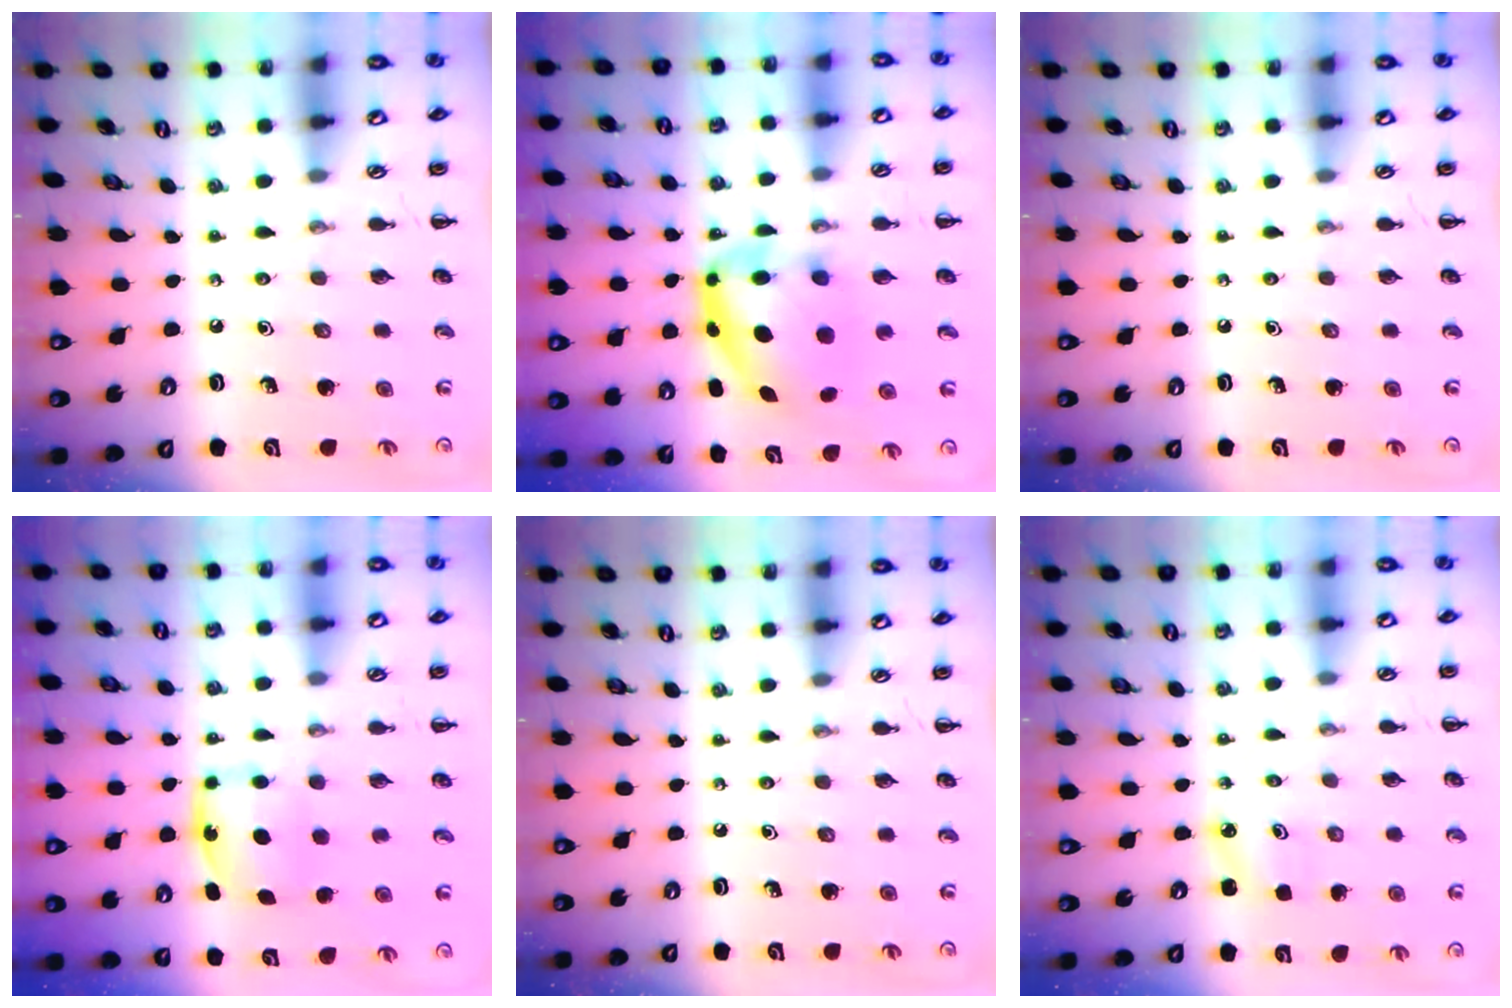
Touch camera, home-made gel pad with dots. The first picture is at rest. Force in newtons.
{"total": 9.6, "press": 9.4, "slide": 2.1}
{"total": 0.0}
{"total": 6.2, "press": 6.2, "slide": 0.8}
{"total": 0.0}
{"total": 1.9, "press": 1.9, "slide": 0.4}